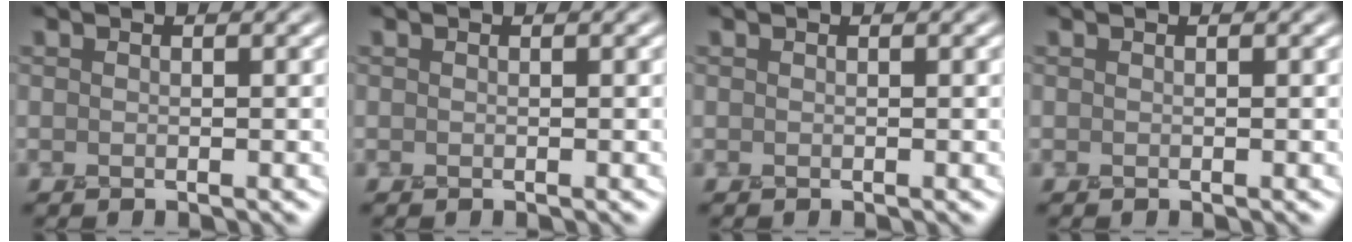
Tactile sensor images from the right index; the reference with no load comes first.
{"total": 0.0}
{"total": 0.0}
{"total": 0.0}